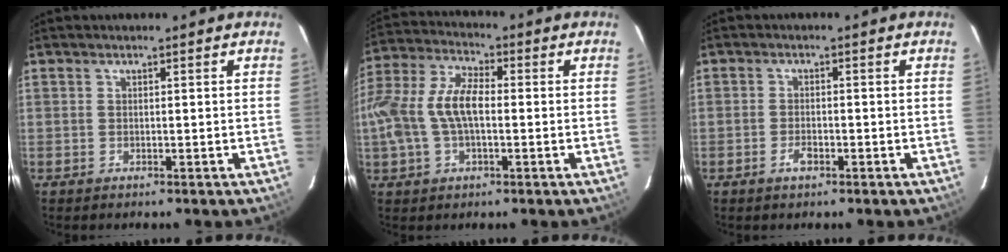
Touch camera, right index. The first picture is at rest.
{"total": 13.0, "force": [-1.1, 6.6, 11.1], "torque": [-0.238, 0.015, -0.020]}
{"total": 2.3, "force": [-1.3, 1.1, 1.6], "torque": [-0.035, 0.000, -0.024]}